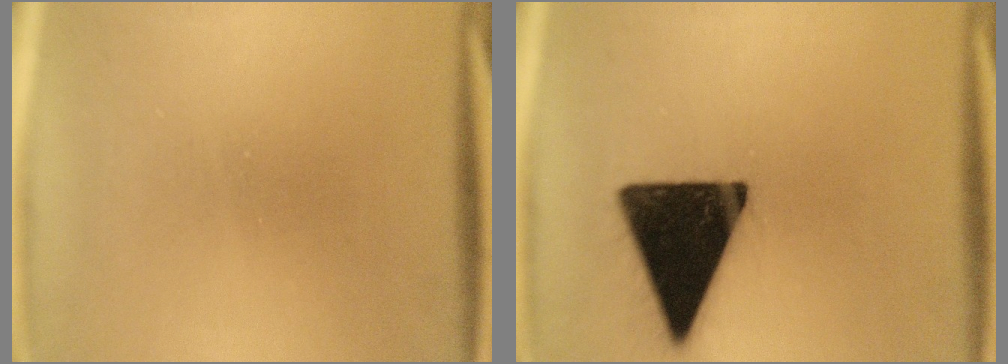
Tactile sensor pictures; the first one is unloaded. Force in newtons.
{"total": 18.4}